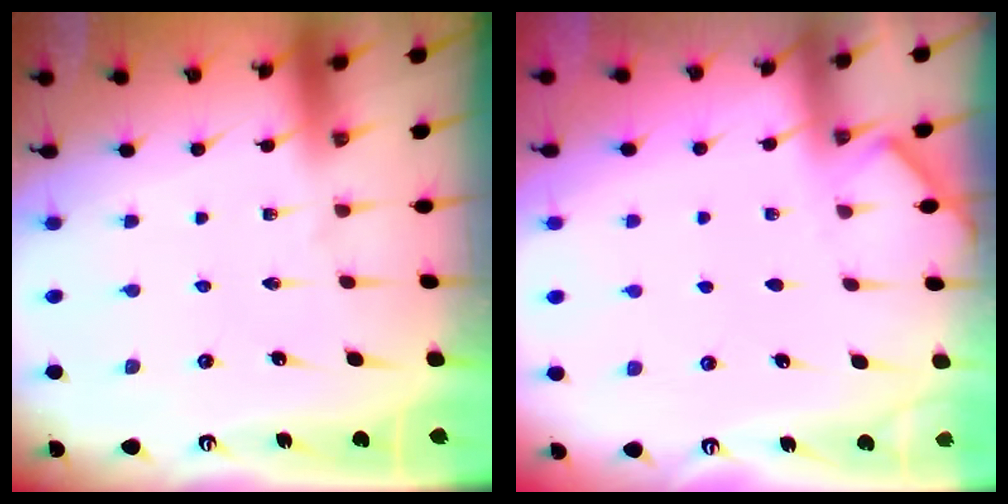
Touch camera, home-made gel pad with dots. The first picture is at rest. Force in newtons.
{"total": 2.8, "press": 2.8, "slide": 0.4}